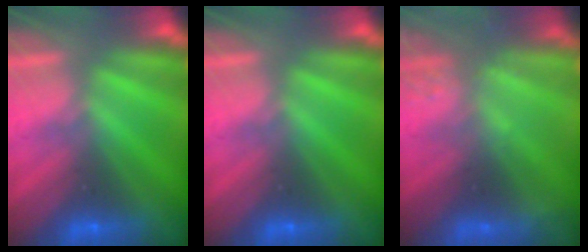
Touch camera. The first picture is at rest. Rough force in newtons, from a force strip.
{"total": 0.0}
{"total": 2.2}